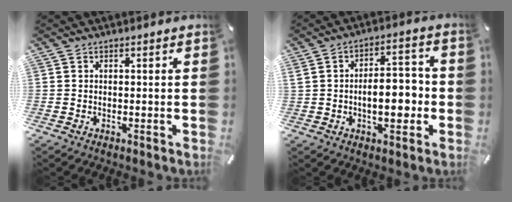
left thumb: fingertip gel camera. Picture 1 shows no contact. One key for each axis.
{"total": 9.0, "fx": -1.5, "fy": 4.9, "fz": 7.4, "tx": -0.096, "ty": 0.007, "tz": -0.030}